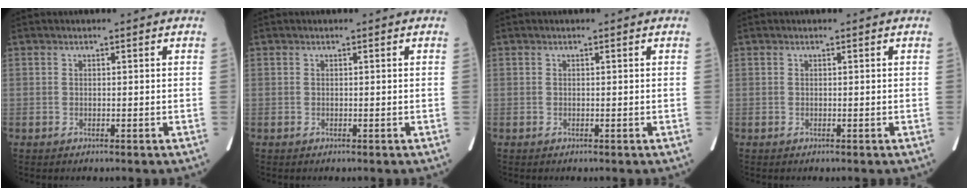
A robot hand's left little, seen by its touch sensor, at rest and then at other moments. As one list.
[{"total": 0.0}, {"total": 0.0}, {"total": 0.0}]